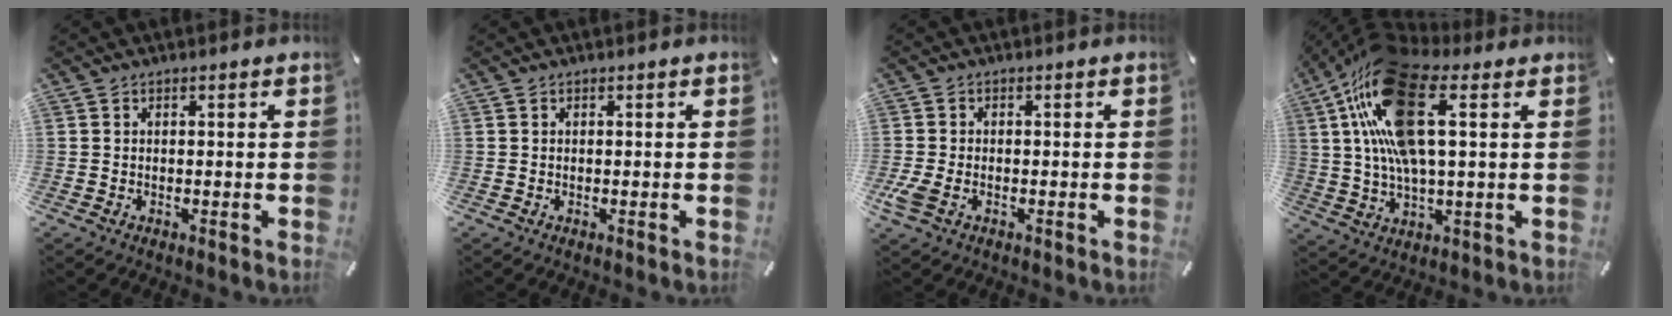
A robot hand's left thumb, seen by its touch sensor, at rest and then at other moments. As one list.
[{"total": 0.0}, {"total": 3.6, "force": [-1.5, 2.2, 2.5], "torque": [-0.065, -0.004, -0.030]}, {"total": 21.8, "force": [7.3, 9.2, 18.3], "torque": [-0.374, -0.004, 0.125]}]